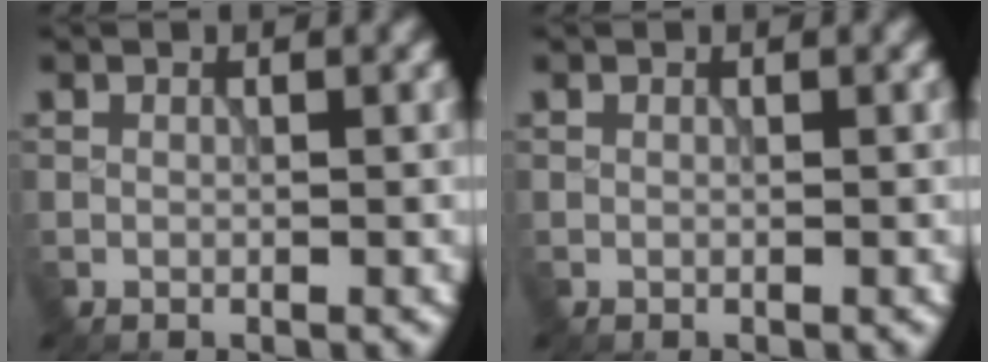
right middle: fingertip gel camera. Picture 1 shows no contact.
{"total": 0.0}